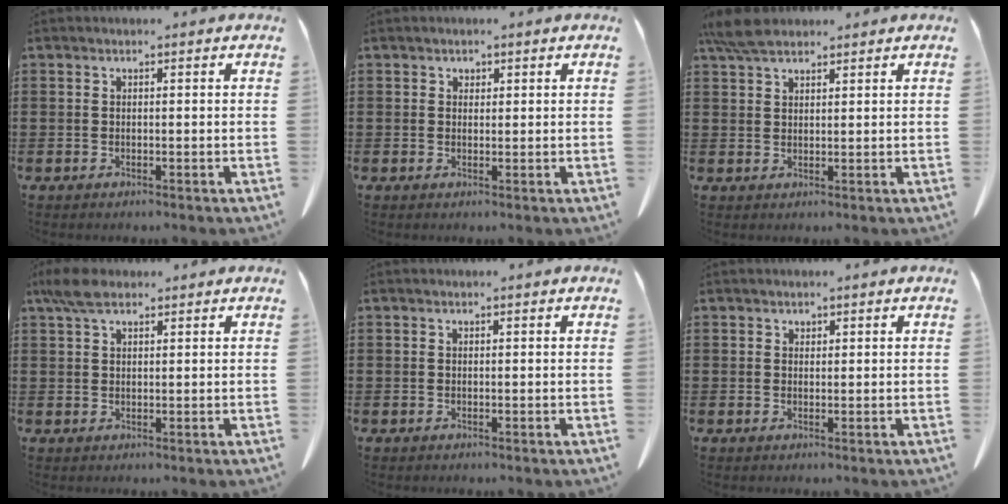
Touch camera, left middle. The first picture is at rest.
{"total": 0.9, "force": [0.7, 0.6, 0.1], "torque": [-0.004, -0.002, 0.015]}
{"total": 4.9, "force": [3.9, 1.4, 2.6], "torque": [-0.061, -0.003, 0.074]}
{"total": 4.2, "force": [2.7, 1.7, 2.7], "torque": [-0.061, 0.007, 0.051]}
{"total": 0.0}
{"total": 0.8, "force": [0.7, 0.4, 0.0], "torque": [-0.003, -0.002, 0.015]}